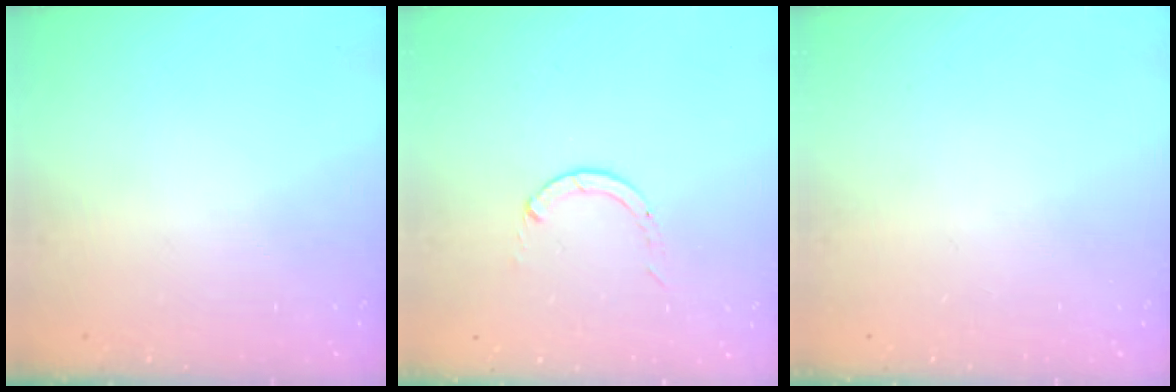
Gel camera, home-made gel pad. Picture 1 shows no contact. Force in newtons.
{"total": 0.0}
{"total": 0.0}